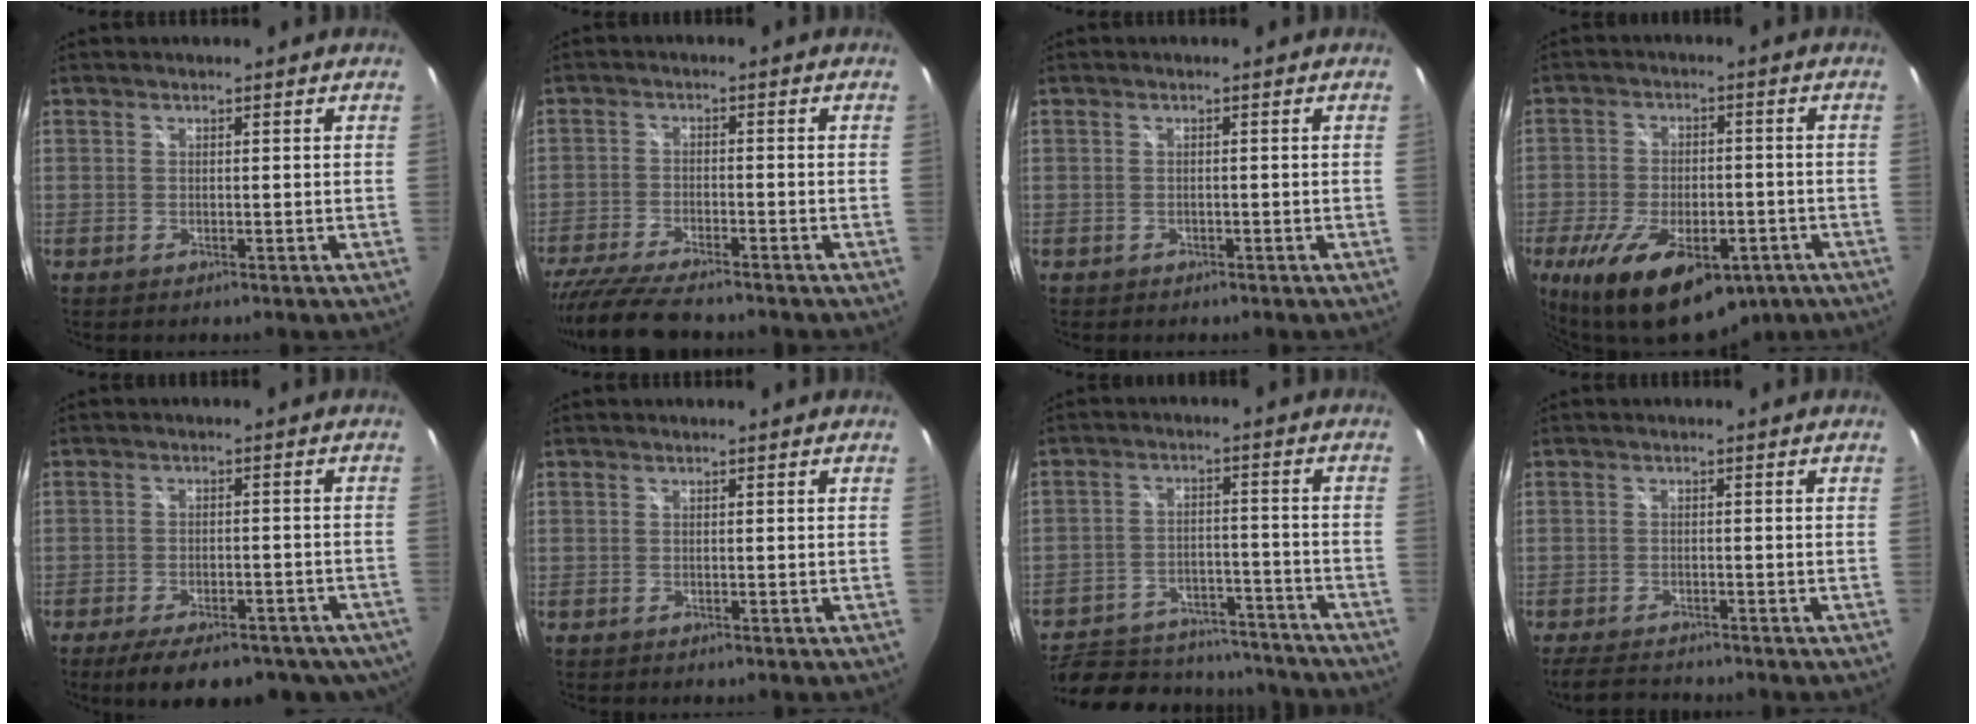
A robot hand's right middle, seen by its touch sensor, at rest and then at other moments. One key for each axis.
{"total": 10.8, "fx": -9.4, "fy": 1.6, "fz": 5.1, "tx": -0.123, "ty": -0.037, "tz": -0.165}
{"total": 1.1, "fx": -0.6, "fy": 0.9, "fz": 0.2, "tx": -0.007, "ty": -0.002, "tz": -0.007}
{"total": 20.0, "fx": -11.0, "fy": 9.5, "fz": 13.8, "tx": -0.273, "ty": -0.040, "tz": -0.161}
{"total": 17.0, "fx": -12.5, "fy": 6.9, "fz": 9.3, "tx": -0.162, "ty": -0.021, "tz": -0.156}
{"total": 0.0}
{"total": 22.6, "fx": -17.7, "fy": 10.7, "fz": 9.3, "tx": -0.208, "ty": 0.007, "tz": -0.222}
{"total": 5.4, "fx": -4.9, "fy": 1.4, "fz": 1.9, "tx": -0.052, "ty": -0.014, "tz": -0.082}